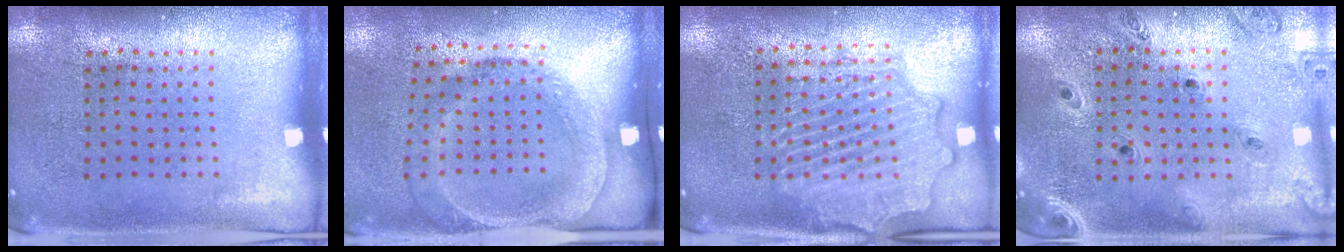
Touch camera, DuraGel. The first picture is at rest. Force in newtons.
{"total": 1.8, "press": 1.2, "slide": 1.4}
{"total": 2.3, "press": 2.2, "slide": 0.5}
{"total": 1.2, "press": 1.2, "slide": 0.2}